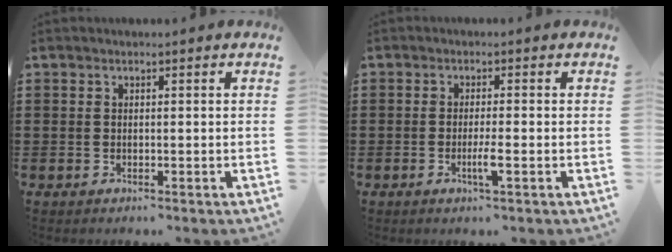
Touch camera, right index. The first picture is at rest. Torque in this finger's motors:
{"motor_torque": [-0.11, -0.03, 0.14, 0.03]}